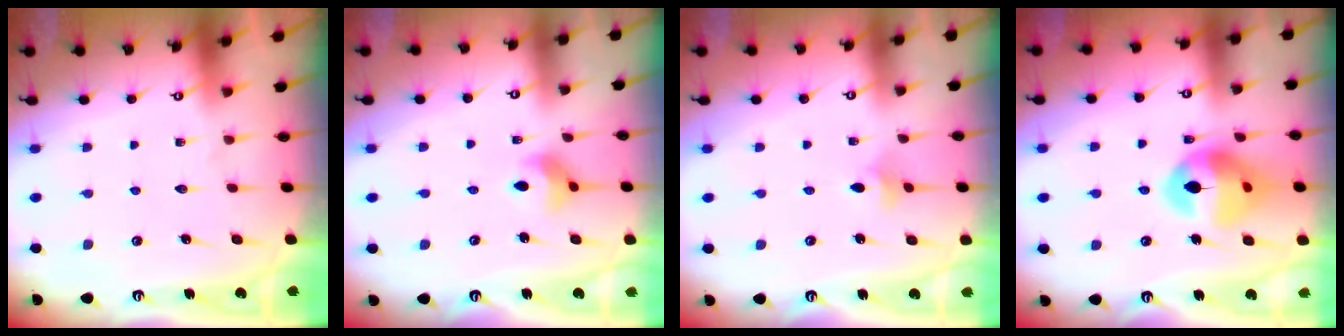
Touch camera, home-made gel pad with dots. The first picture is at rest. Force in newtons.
{"total": 6.7, "press": 6.5, "slide": 1.3}
{"total": 2.6, "press": 2.5, "slide": 0.5}
{"total": 15.6, "press": 15.5, "slide": 1.8}